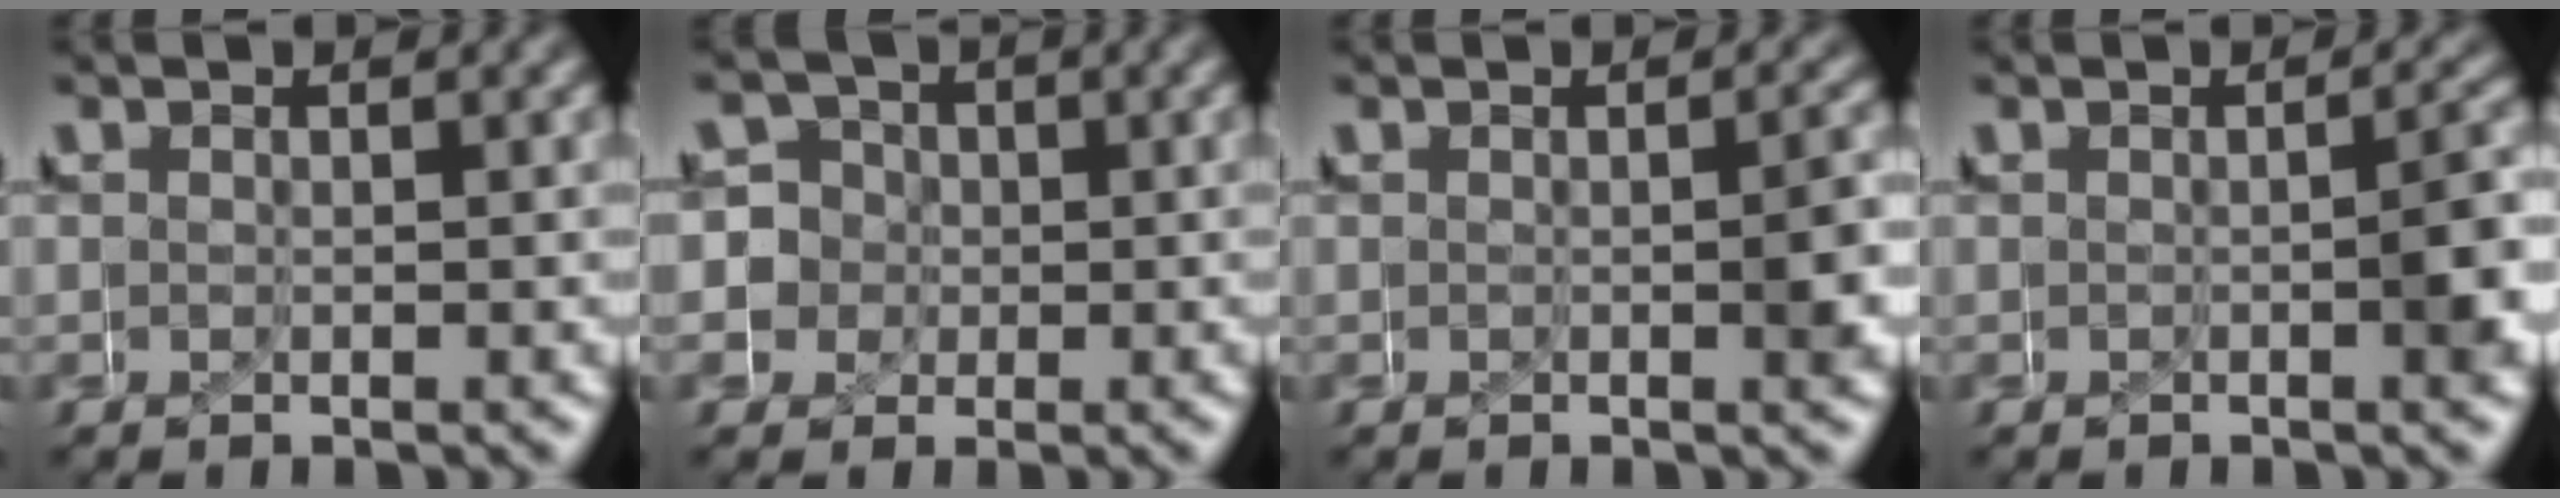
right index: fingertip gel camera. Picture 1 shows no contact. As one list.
[{"total": 8.5, "force": [-1.2, 8.0, 2.6], "torque": [-0.079, -0.023, -0.032]}, {"total": 1.4, "force": [-0.3, 0.2, 1.3], "torque": [-0.016, -0.002, -0.004]}, {"total": 2.1, "force": [-0.6, 0.5, 1.9], "torque": [-0.021, 0.004, -0.011]}]